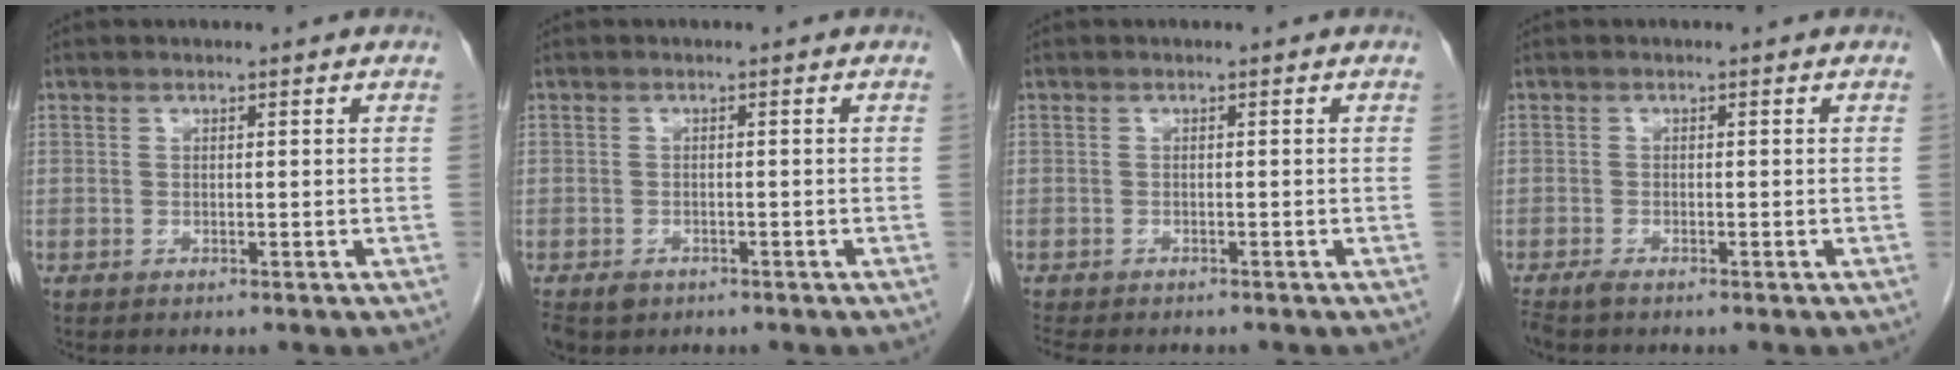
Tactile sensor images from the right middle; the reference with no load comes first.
{"total": 3.8, "force": [-2.5, 2.7, 1.2], "torque": [-0.024, -0.002, -0.038]}
{"total": 5.3, "force": [-4.6, 1.5, 2.1], "torque": [-0.034, -0.009, -0.065]}
{"total": 1.7, "force": [-1.4, 0.3, 0.9], "torque": [-0.019, -0.005, -0.025]}